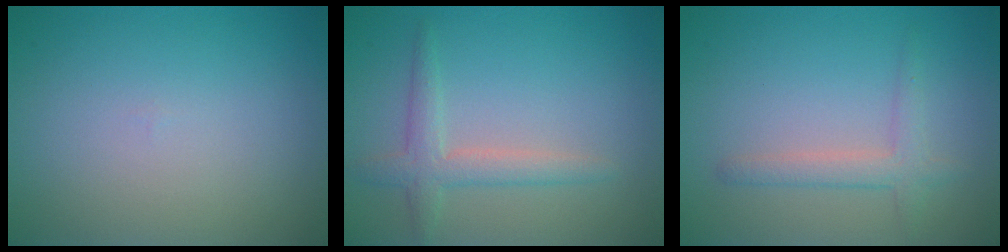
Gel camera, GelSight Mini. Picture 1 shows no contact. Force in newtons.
{"total": 2.5, "press": 2.5, "slide": 0.1}
{"total": 2.1, "press": 2.1, "slide": 0.1}